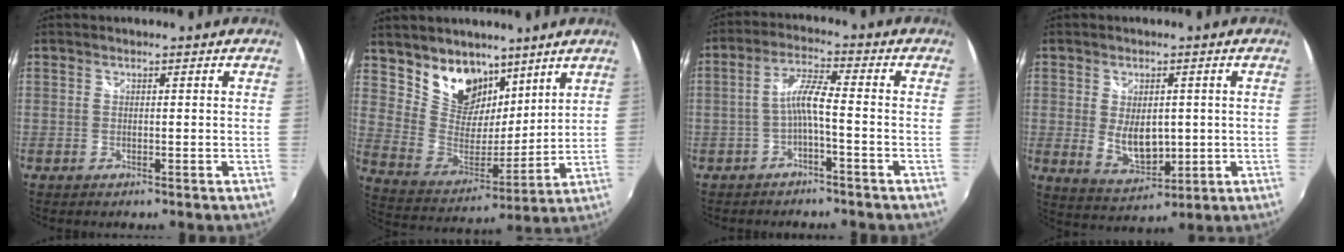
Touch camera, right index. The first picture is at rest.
{"total": 14.5, "force": [9.5, 9.6, 5.4], "torque": [-0.119, 0.005, 0.184]}
{"total": 4.9, "force": [-2.1, 0.2, 4.5], "torque": [-0.100, 0.011, -0.037]}
{"total": 7.8, "force": [-0.1, 4.7, 6.3], "torque": [-0.113, -0.011, 0.012]}